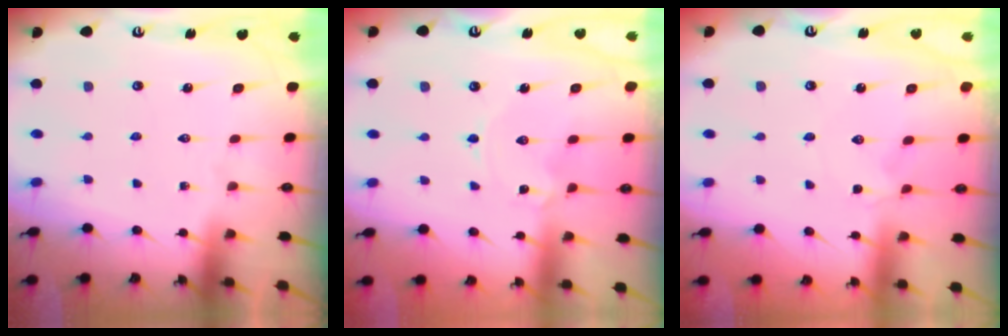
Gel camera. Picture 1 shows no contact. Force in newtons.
{"total": 1.1, "press": 1.1, "slide": 0.2}
{"total": 1.6, "press": 1.6, "slide": 0.3}